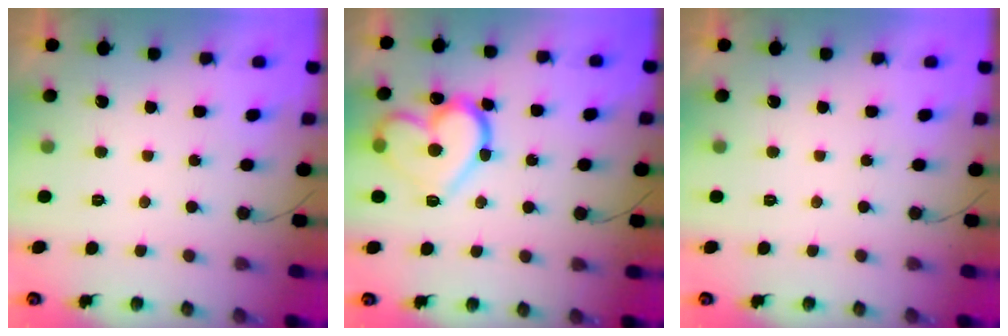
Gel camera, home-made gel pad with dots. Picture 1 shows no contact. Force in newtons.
{"total": 17.8, "press": 17.7, "slide": 1.7}
{"total": 0.0}